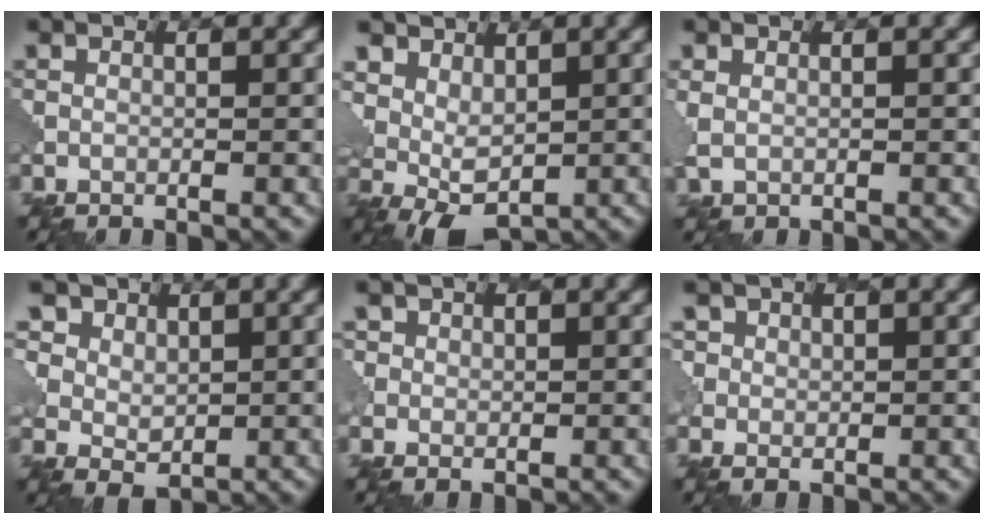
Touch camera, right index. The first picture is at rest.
{"total": 4.7, "force": [2.1, 3.1, 2.9], "torque": [-0.046, 0.000, 0.033]}
{"total": 1.2, "force": [0.4, 0.8, 0.8], "torque": [-0.020, -0.002, 0.011]}
{"total": 8.1, "force": [4.3, 5.9, 3.6], "torque": [-0.077, 0.008, 0.060]}
{"total": 2.0, "force": [0.7, 1.8, 0.7], "torque": [-0.018, 0.000, 0.012]}
{"total": 3.1, "force": [1.3, 2.6, 1.2], "torque": [-0.034, 0.002, 0.025]}